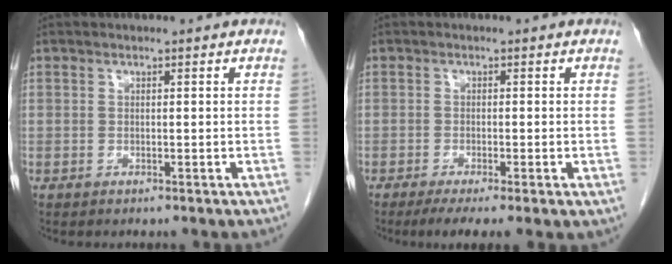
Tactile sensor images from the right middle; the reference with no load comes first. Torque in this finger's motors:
{"motor_torque": [1.11, -1.02, 0.18, 0.05]}